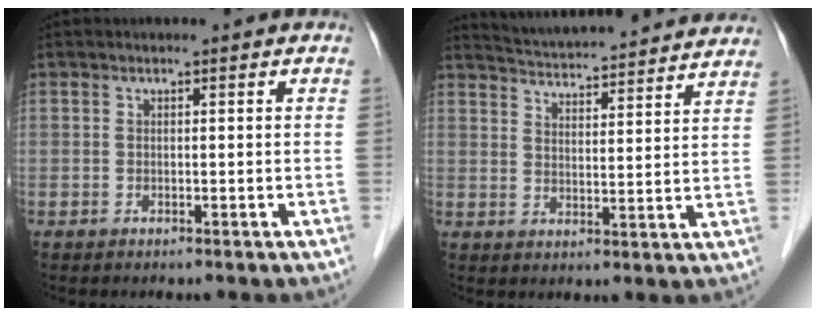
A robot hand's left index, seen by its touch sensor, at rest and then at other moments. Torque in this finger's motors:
{"motor_torque": [-0.44, -0.98, 0.18, 0.03]}